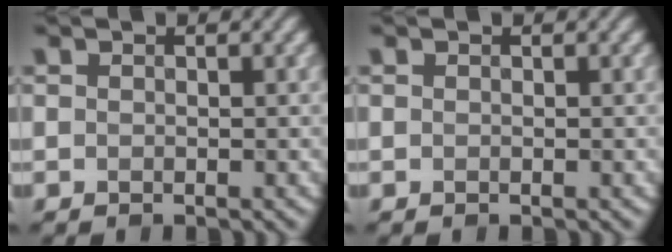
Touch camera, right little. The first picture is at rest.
{"total": 0.0}